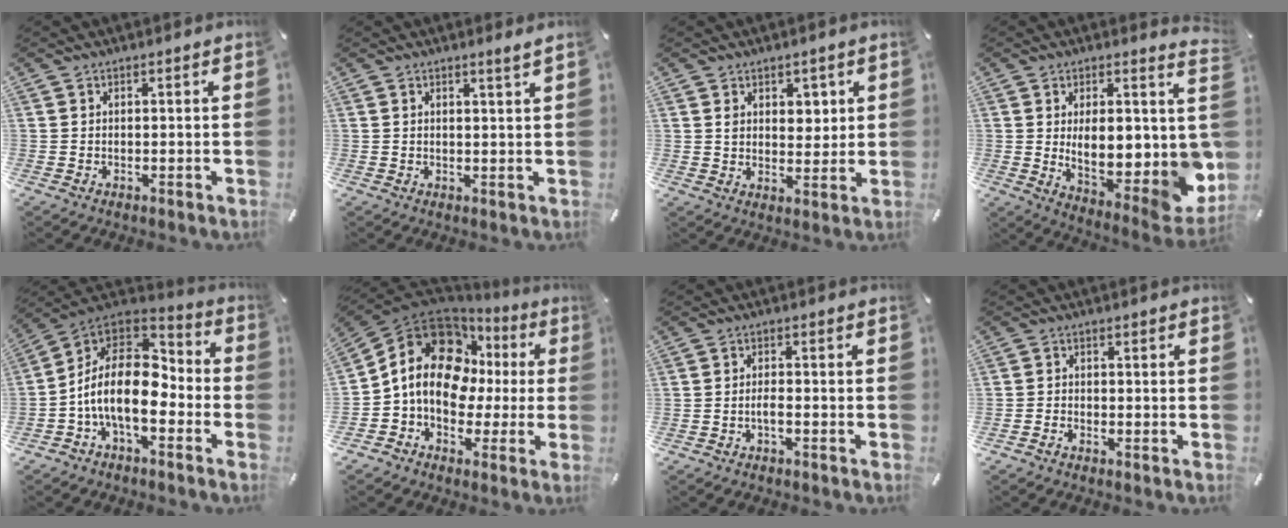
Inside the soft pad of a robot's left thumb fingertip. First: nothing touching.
{"total": 1.7, "force": [1.2, -0.1, 1.3], "torque": [-0.025, -0.003, 0.021]}
{"total": 4.7, "force": [2.2, 3.7, 2.0], "torque": [-0.010, -0.009, 0.032]}
{"total": 13.8, "force": [1.4, 6.4, 12.2], "torque": [-0.138, -0.053, 0.041]}
{"total": 16.8, "force": [-3.5, 9.5, 13.4], "torque": [-0.269, 0.006, -0.064]}
{"total": 17.6, "force": [2.6, 13.8, 10.7], "torque": [-0.202, -0.005, 0.043]}
{"total": 2.4, "force": [-1.3, 0.7, 1.9], "torque": [-0.033, 0.003, -0.022]}
{"total": 1.3, "force": [-1.1, 0.5, 0.5], "torque": [-0.010, 0.002, -0.021]}